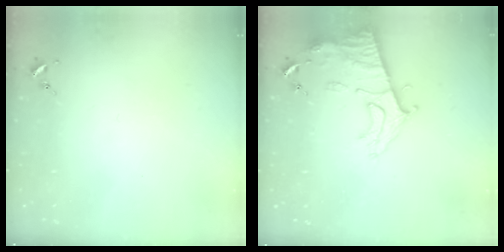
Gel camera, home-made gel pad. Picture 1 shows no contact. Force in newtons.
{"total": 11.9, "press": 11.8, "slide": 1.0}